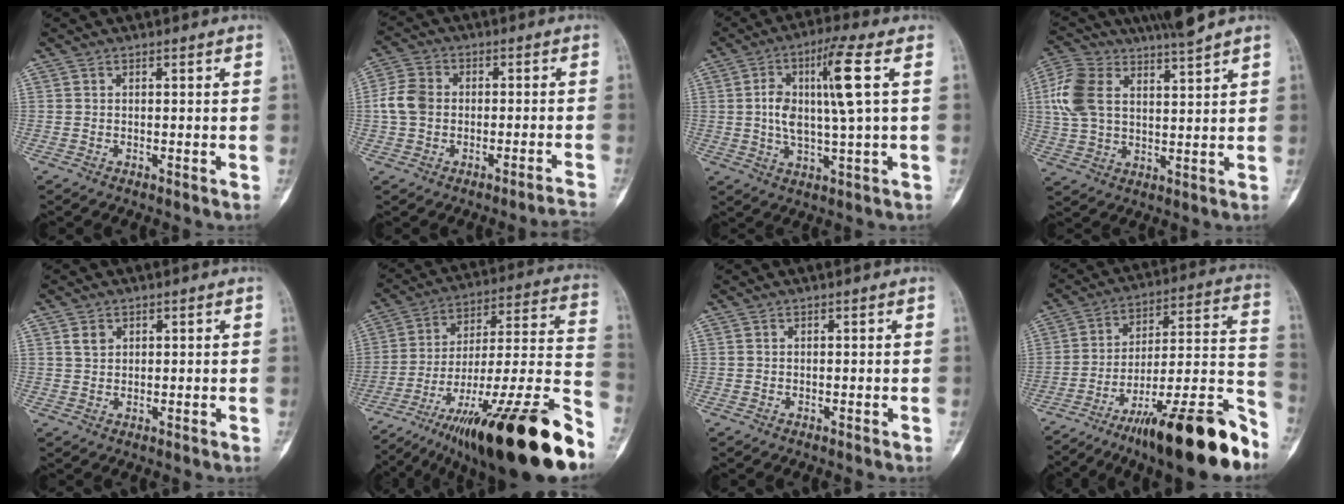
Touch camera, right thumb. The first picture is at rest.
{"total": 6.6, "force": [-2.6, 4.4, 4.1], "torque": [-0.075, 0.046, -0.047]}
{"total": 11.7, "force": [2.2, 1.7, 11.4], "torque": [-0.225, 0.008, 0.038]}
{"total": 10.8, "force": [5.8, 4.1, 8.2], "torque": [-0.175, 0.000, 0.116]}
{"total": 2.2, "force": [1.2, 1.6, 1.0], "torque": [-0.013, -0.003, 0.025]}
{"total": 34.2, "force": [-20.8, 6.1, 26.5], "torque": [-0.342, 0.051, -0.329]}
{"total": 0.0}
{"total": 25.9, "force": [-16.7, 5.2, 19.2], "torque": [-0.212, 0.085, -0.260]}